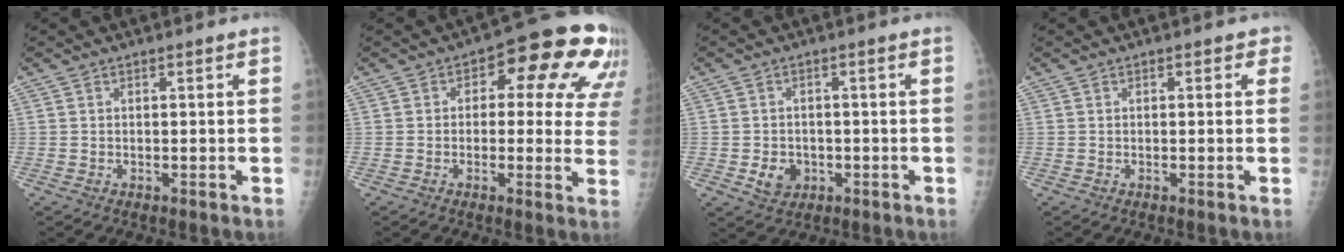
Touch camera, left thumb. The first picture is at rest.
{"total": 15.8, "force": [6.0, 8.4, 12.0], "torque": [-0.080, 0.006, 0.057]}
{"total": 4.4, "force": [-1.2, 3.7, 2.1], "torque": [-0.022, 0.004, -0.012]}
{"total": 1.7, "force": [0.7, 1.1, 1.1], "torque": [0.004, 0.003, 0.003]}